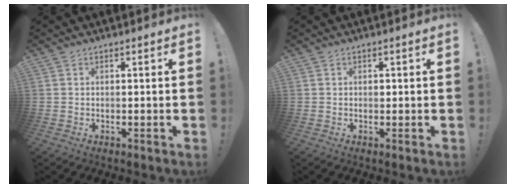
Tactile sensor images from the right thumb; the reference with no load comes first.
{"total": 0.5, "force": [0.1, 0.5, 0.1], "torque": [0.003, 0.000, 0.000]}